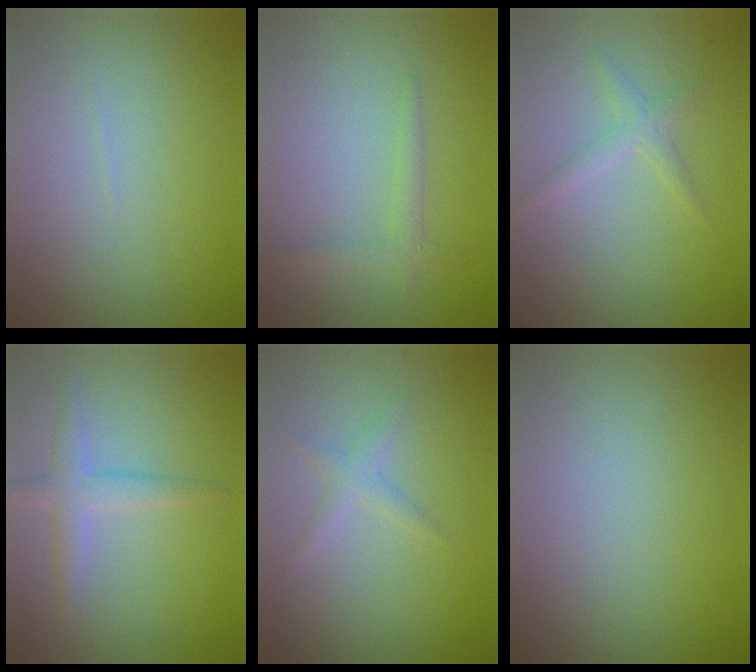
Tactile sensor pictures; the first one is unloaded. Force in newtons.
{"total": 1.3, "press": 1.3, "slide": 0.1}
{"total": 1.4, "press": 1.4, "slide": 0.1}
{"total": 2.5, "press": 2.4, "slide": 0.3}
{"total": 1.3, "press": 1.3, "slide": 0.0}
{"total": 0.0}